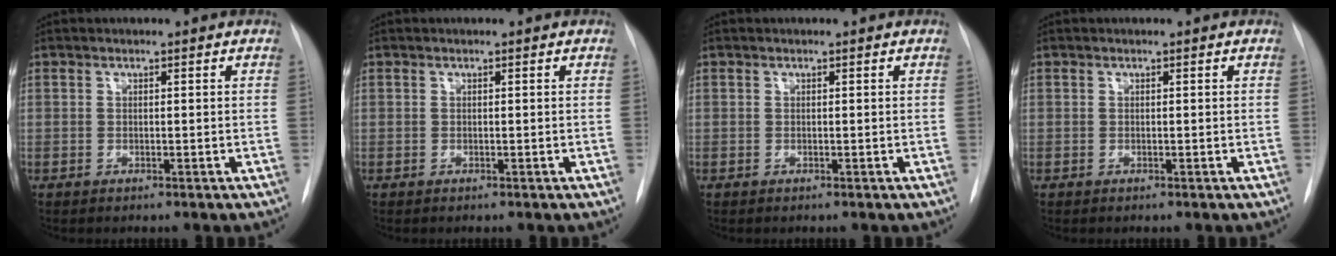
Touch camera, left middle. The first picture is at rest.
{"total": 0.0}
{"total": 0.0}
{"total": 0.0}